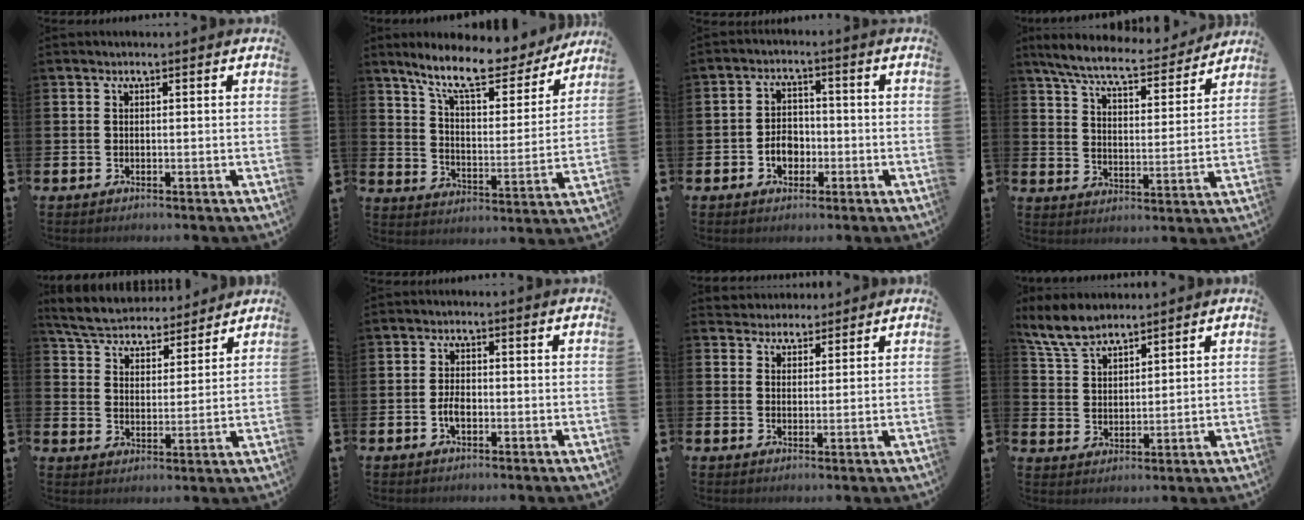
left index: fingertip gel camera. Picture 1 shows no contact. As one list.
[{"total": 11.5, "force": [9.9, 2.9, 5.2], "torque": [-0.128, -0.055, 0.171]}, {"total": 3.8, "force": [-1.2, 2.8, 2.2], "torque": [-0.026, -0.002, -0.029]}, {"total": 7.6, "force": [7.0, 0.9, 2.9], "torque": [-0.091, -0.040, 0.120]}, {"total": 5.5, "force": [5.3, 1.3, 0.5], "torque": [-0.044, -0.034, 0.093]}, {"total": 2.5, "force": [-0.7, 1.3, 2.0], "torque": [-0.035, 0.002, -0.013]}, {"total": 3.1, "force": [2.8, 1.1, -0.6], "torque": [-0.001, -0.012, 0.052]}, {"total": 6.1, "force": [5.6, 1.8, 1.8], "torque": [-0.063, -0.012, 0.107]}]